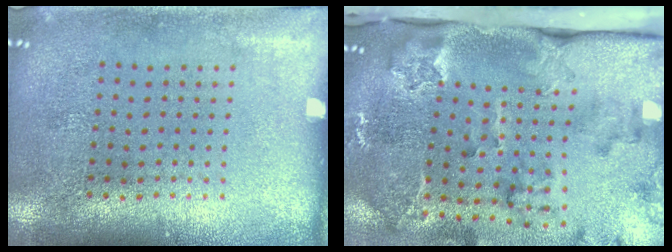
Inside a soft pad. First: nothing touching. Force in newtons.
{"total": 3.4, "press": 2.6, "slide": 2.3}